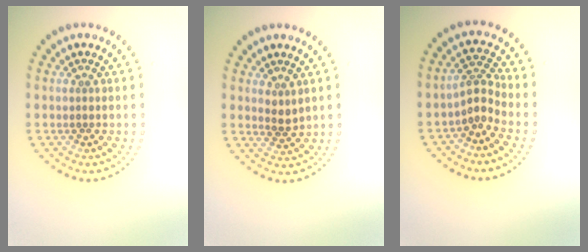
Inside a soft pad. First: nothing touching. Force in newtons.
{"total": 1.2, "press": 1.0, "slide": 0.6}
{"total": 2.2, "press": 1.5, "slide": 1.7}